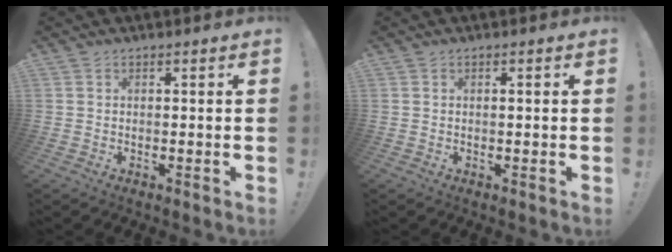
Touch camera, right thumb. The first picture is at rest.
{"total": 0.8, "force": [0.1, -0.1, 0.7], "torque": [-0.015, 0.000, 0.000]}